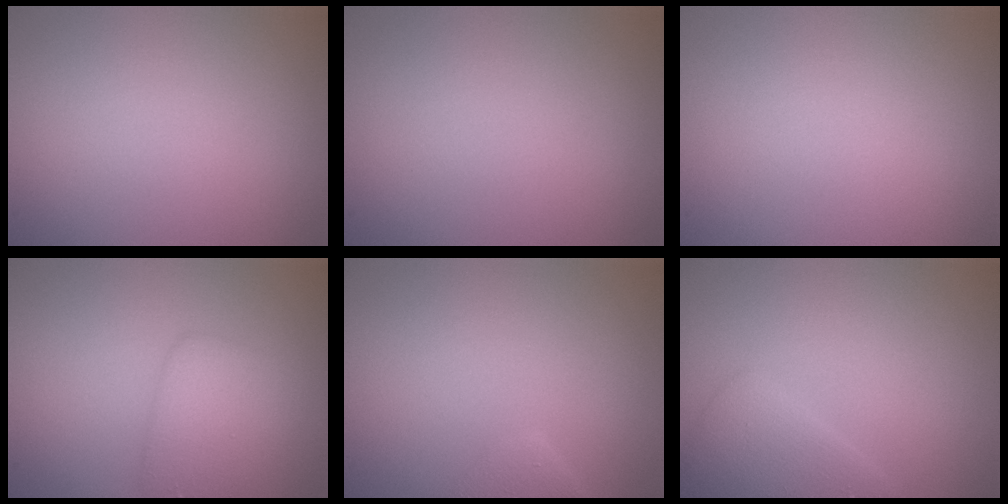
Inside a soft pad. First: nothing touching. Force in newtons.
{"total": 0.0}
{"total": 0.0}
{"total": 3.0, "press": 3.0, "slide": 0.2}
{"total": 2.1, "press": 2.1, "slide": 0.1}
{"total": 3.3, "press": 3.3, "slide": 0.0}